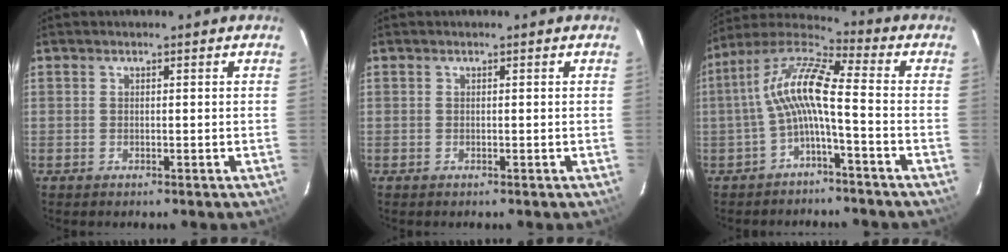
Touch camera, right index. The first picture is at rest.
{"total": 0.0}
{"total": 11.2, "force": [-2.2, 1.6, 10.9], "torque": [-0.224, 0.020, -0.046]}